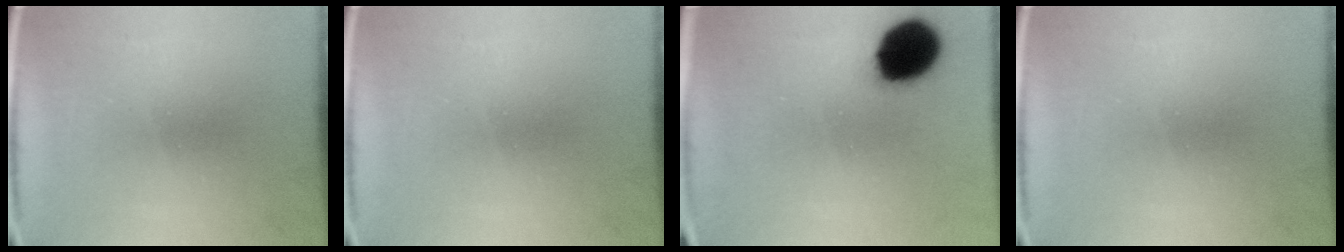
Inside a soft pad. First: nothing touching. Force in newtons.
{"total": 0.0}
{"total": 14.5}
{"total": 0.0}